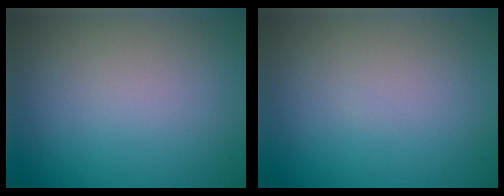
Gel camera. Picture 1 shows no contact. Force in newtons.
{"total": 0.0}